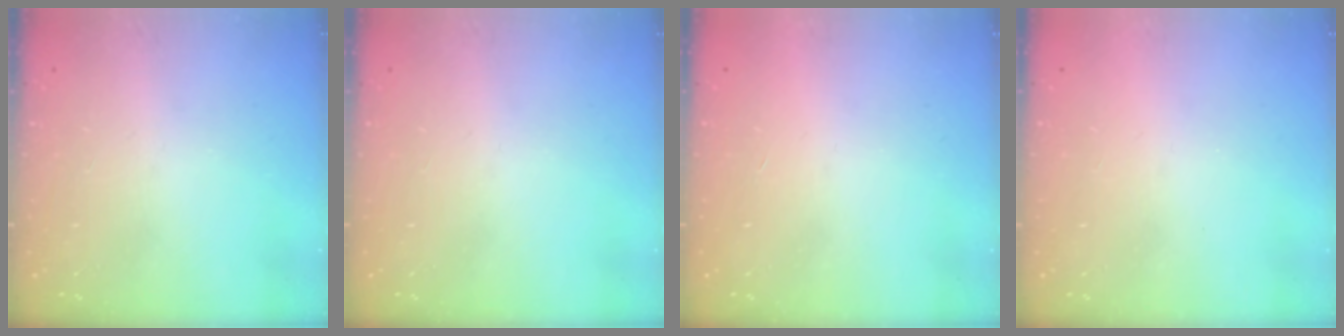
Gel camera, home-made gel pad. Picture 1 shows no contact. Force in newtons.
{"total": 0.0}
{"total": 1.7, "press": 1.7, "slide": 0.1}
{"total": 1.5, "press": 1.5, "slide": 0.1}